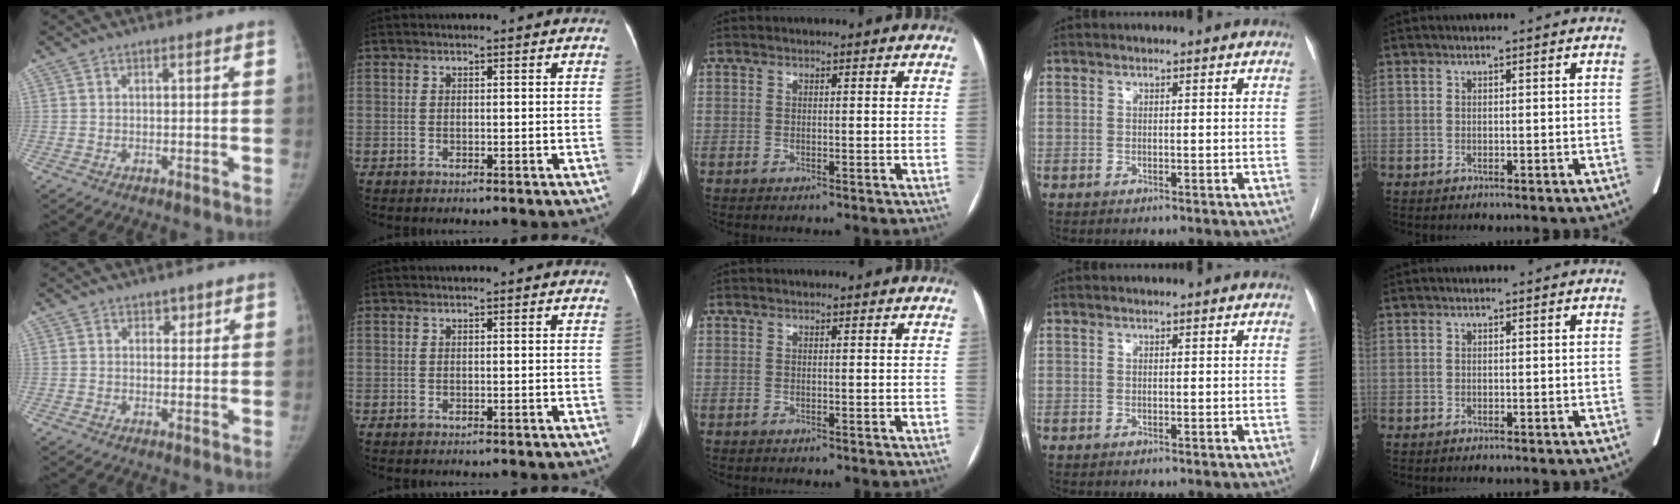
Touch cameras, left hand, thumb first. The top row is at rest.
{"thumb": {"total": 1.6, "force": [1.0, 1.2, 0.5], "torque": [0.012, -0.005, 0.011]}, "index": {"total": 0.6, "force": [0.6, 0.1, 0.2], "torque": [-0.004, 0.002, 0.001]}}